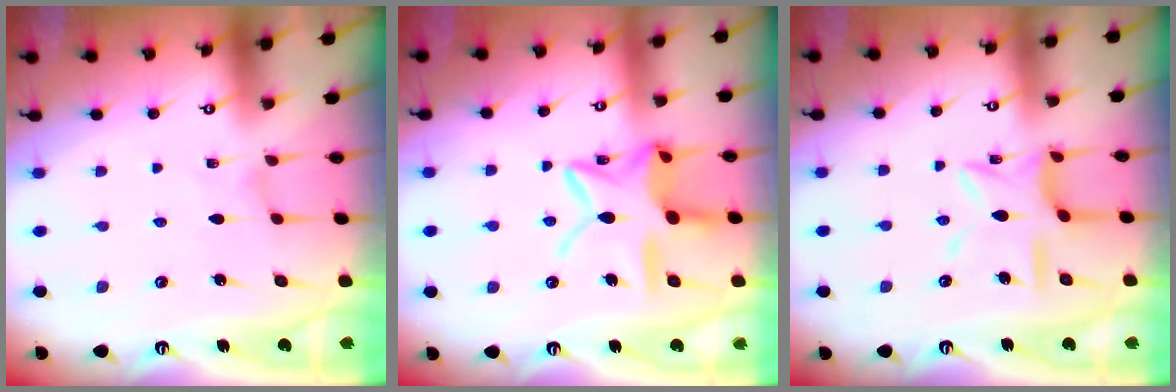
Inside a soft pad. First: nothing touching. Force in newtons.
{"total": 14.9, "press": 14.9, "slide": 1.1}
{"total": 10.3, "press": 10.3, "slide": 0.8}